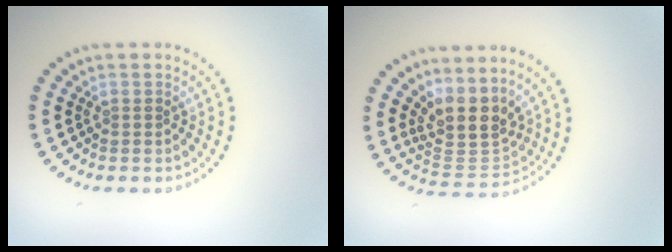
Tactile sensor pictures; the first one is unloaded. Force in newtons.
{"total": 4.3, "press": 3.4, "slide": 2.6}